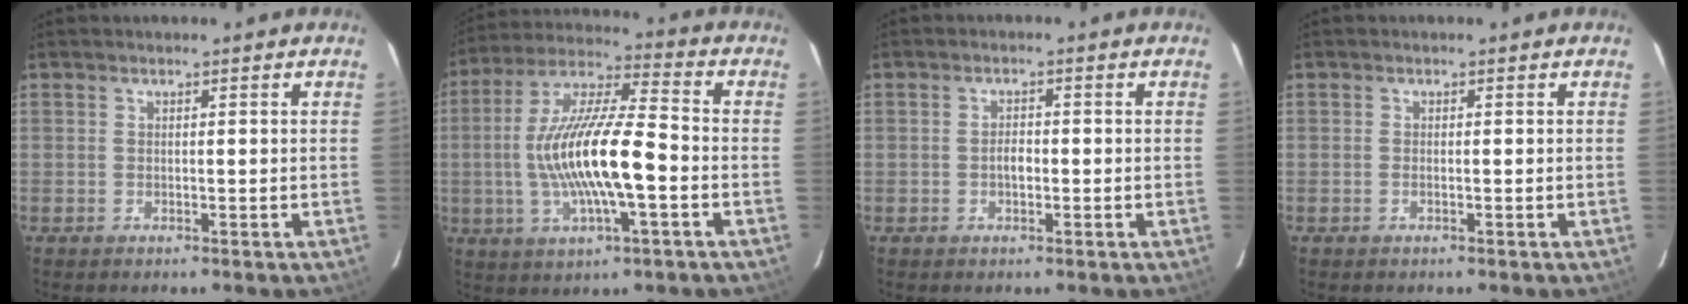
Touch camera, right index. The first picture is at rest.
{"total": 17.2, "force": [-2.9, 3.7, 16.5], "torque": [-0.321, 0.004, -0.056]}
{"total": 1.9, "force": [-0.5, 1.1, 1.5], "torque": [-0.029, 0.005, -0.011]}
{"total": 0.7, "force": [-0.2, 0.1, 0.6], "torque": [-0.012, 0.000, -0.006]}